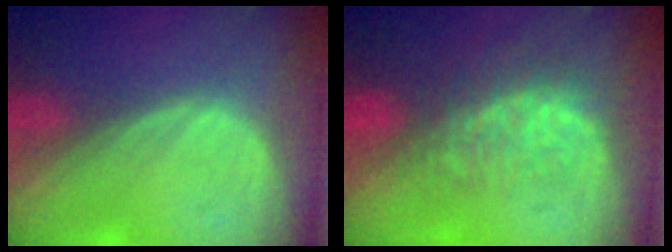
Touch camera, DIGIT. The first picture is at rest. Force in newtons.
{"total": 8.0, "press": 7.5, "slide": 2.8}